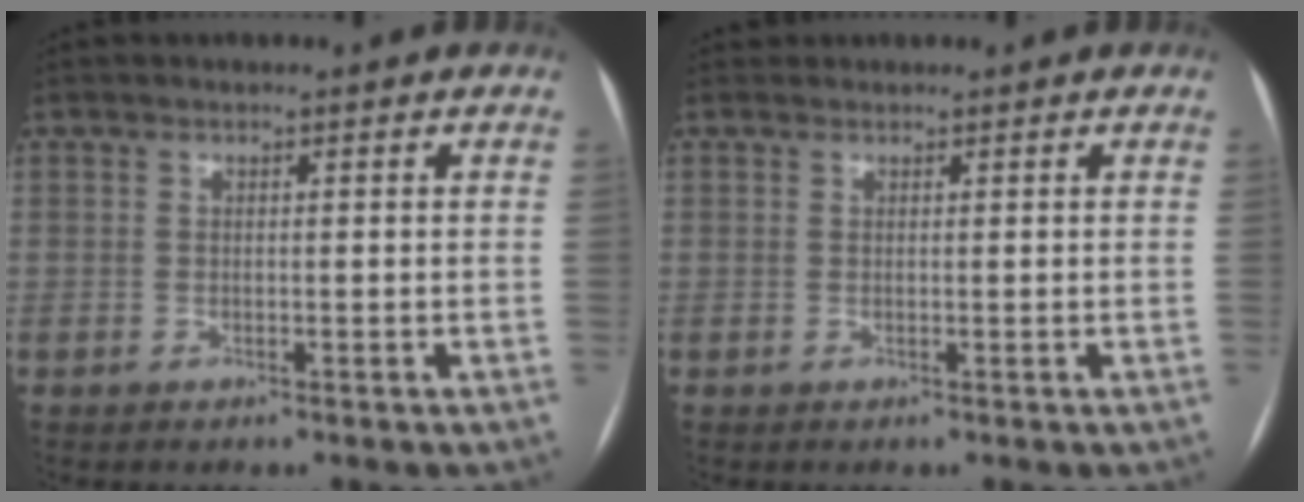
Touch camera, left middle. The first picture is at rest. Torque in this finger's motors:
{"motor_torque": [0.05, -0.05, -0.04, -0.01]}